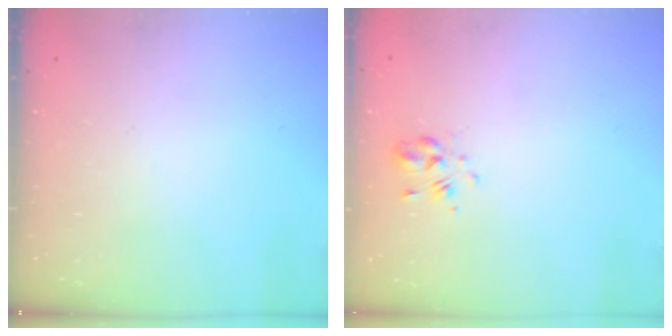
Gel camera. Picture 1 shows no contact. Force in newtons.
{"total": 2.0, "press": 1.7, "slide": 0.9}